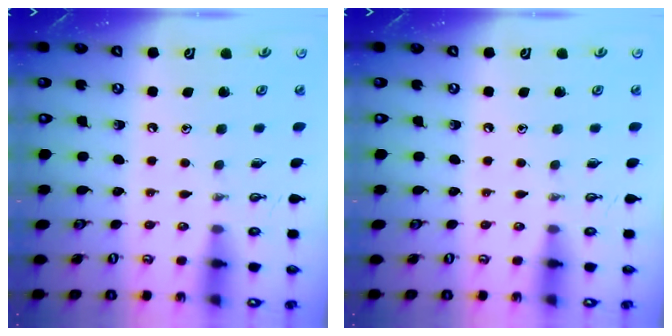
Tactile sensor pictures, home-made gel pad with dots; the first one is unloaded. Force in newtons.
{"total": 0.0}